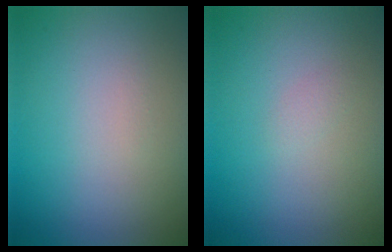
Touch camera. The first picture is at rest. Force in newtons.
{"total": 0.5, "press": 0.5, "slide": 0.0}